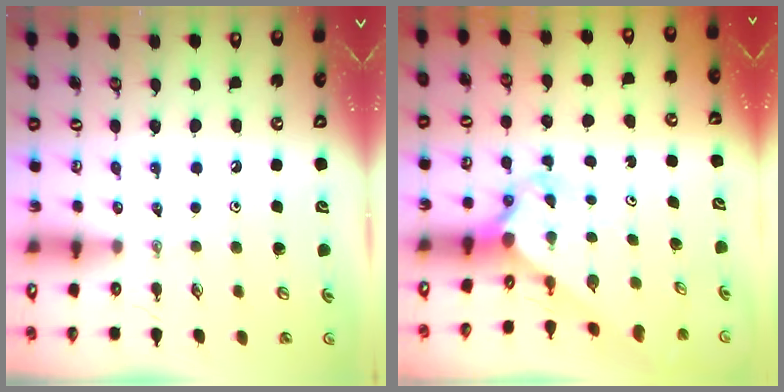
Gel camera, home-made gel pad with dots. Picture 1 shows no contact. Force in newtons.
{"total": 2.5, "press": 2.5, "slide": 0.2}